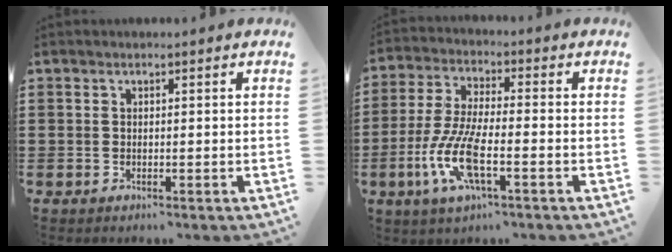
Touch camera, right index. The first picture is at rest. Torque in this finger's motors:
{"motor_torque": [2.14, 0.00, 0.90, 0.21]}